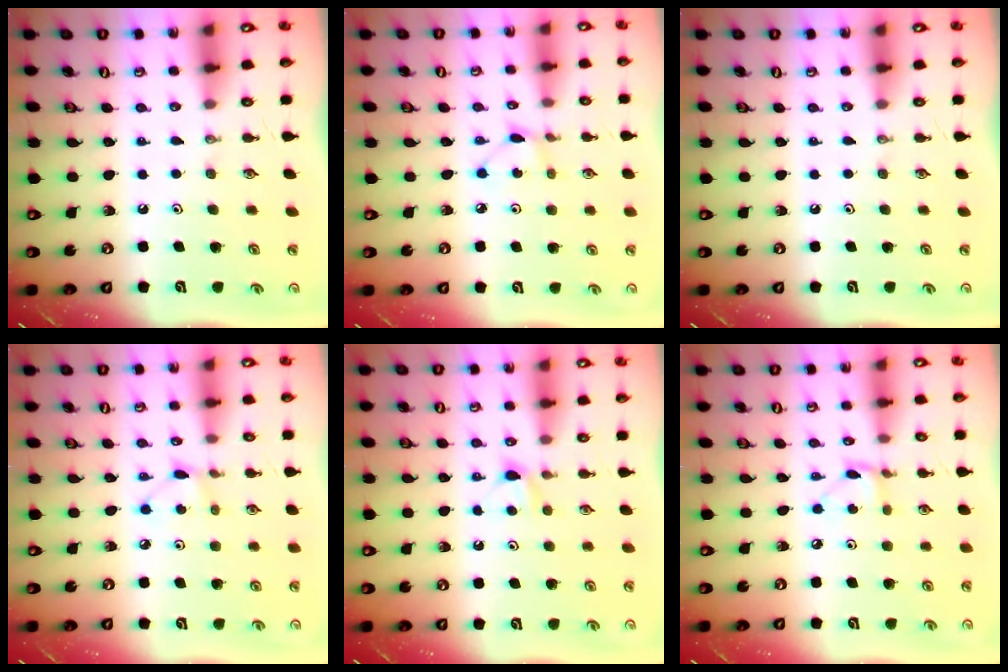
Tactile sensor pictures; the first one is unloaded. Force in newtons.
{"total": 3.0, "press": 2.9, "slide": 0.4}
{"total": 0.0}
{"total": 4.6, "press": 4.6, "slide": 0.5}
{"total": 5.0, "press": 5.0, "slide": 0.5}
{"total": 3.7, "press": 3.7, "slide": 0.1}